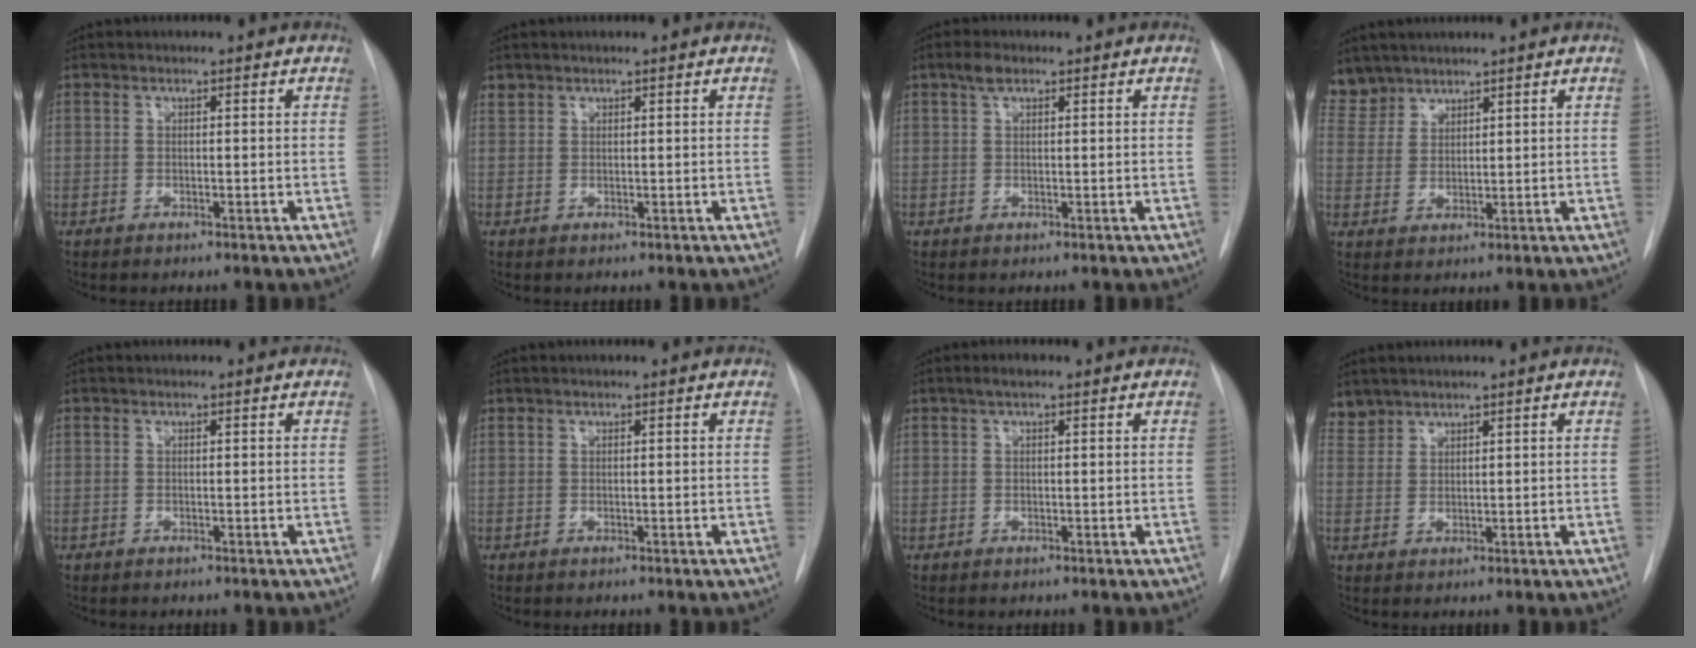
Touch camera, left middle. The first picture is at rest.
{"total": 0.8, "force": [0.7, 0.4, -0.1], "torque": [0.002, 0.007, 0.014]}
{"total": 1.9, "force": [1.2, 0.8, 1.3], "torque": [-0.029, 0.011, 0.023]}
{"total": 5.4, "force": [4.9, 2.3, -0.2], "torque": [0.008, 0.008, 0.106]}
{"total": 0.0}
{"total": 0.0}
{"total": 1.5, "force": [0.9, 0.3, 1.1], "torque": [-0.024, 0.013, 0.014]}
{"total": 3.0, "force": [2.8, 1.0, -0.3], "torque": [0.007, 0.012, 0.059]}